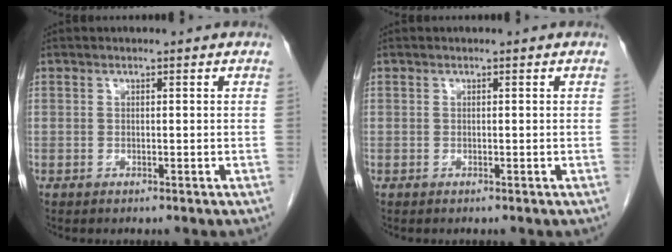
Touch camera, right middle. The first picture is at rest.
{"total": 0.0}